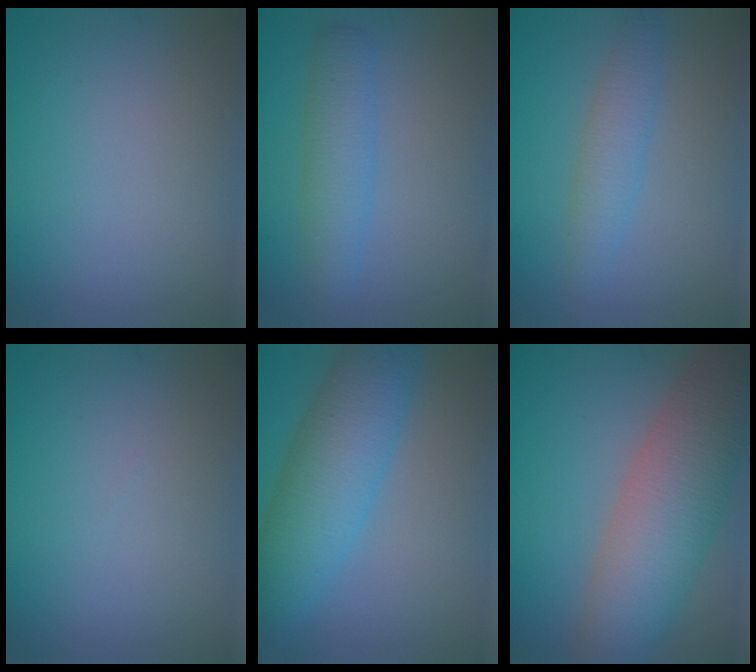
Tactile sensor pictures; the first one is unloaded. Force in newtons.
{"total": 2.9, "press": 2.9, "slide": 0.1}
{"total": 2.5, "press": 2.5, "slide": 0.1}
{"total": 0.0}
{"total": 7.1, "press": 7.1, "slide": 0.3}
{"total": 9.0, "press": 9.0, "slide": 0.6}